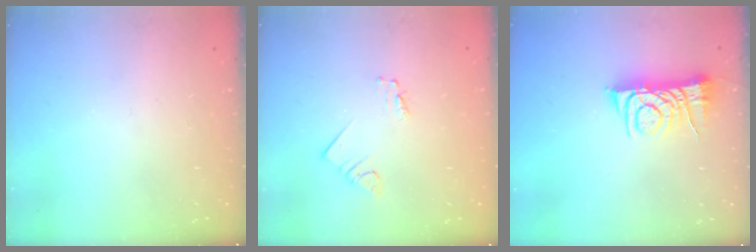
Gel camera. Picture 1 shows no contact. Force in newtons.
{"total": 1.9, "press": 1.9, "slide": 0.2}
{"total": 7.5, "press": 7.4, "slide": 1.0}